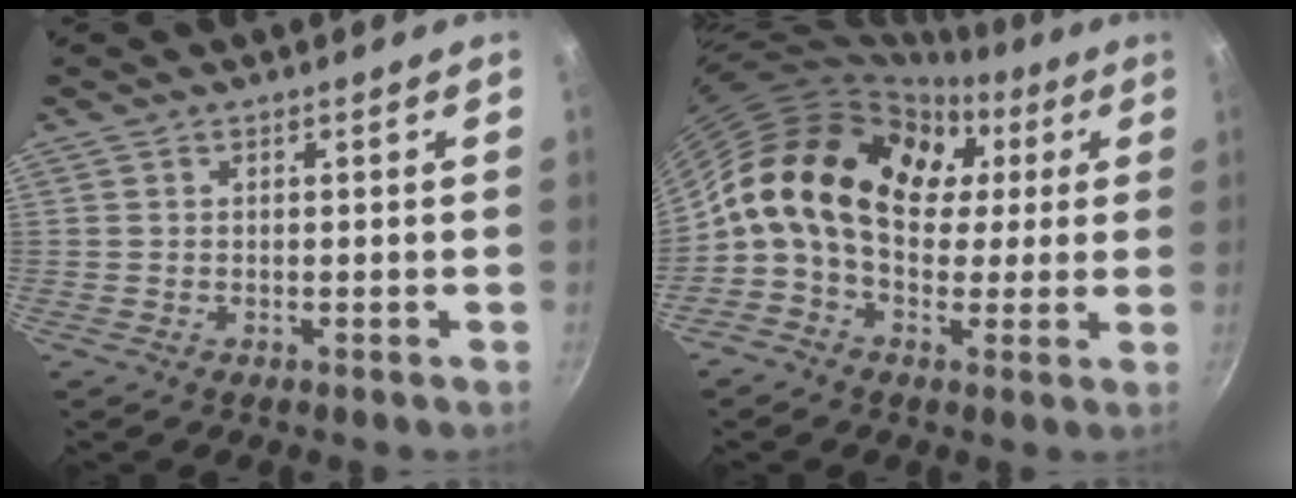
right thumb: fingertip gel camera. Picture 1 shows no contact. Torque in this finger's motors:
{"motor_torque": [0.40, 1.67, 1.41, -1.35, 0.25]}